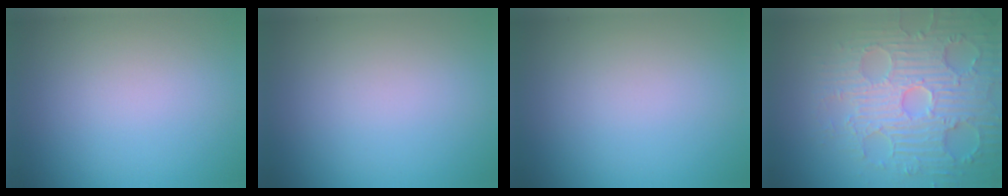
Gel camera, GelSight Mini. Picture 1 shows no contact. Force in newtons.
{"total": 0.0}
{"total": 0.0}
{"total": 7.0, "press": 5.9, "slide": 3.7}